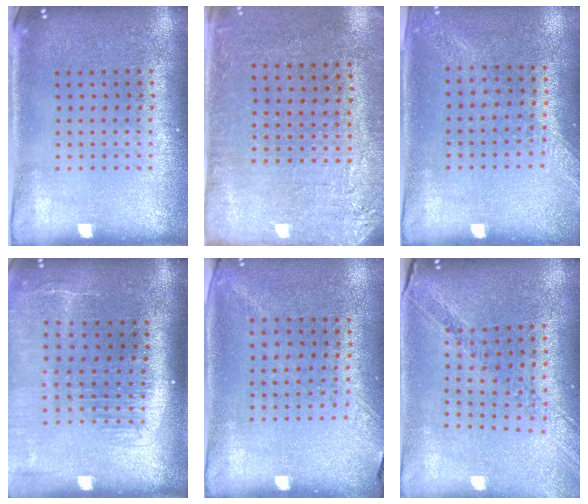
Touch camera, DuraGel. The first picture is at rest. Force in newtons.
{"total": 2.7, "press": 2.4, "slide": 1.2}
{"total": 1.2, "press": 1.2, "slide": 0.4}
{"total": 2.1, "press": 1.7, "slide": 1.1}
{"total": 1.3, "press": 1.0, "slide": 0.9}
{"total": 1.2, "press": 1.2, "slide": 0.2}